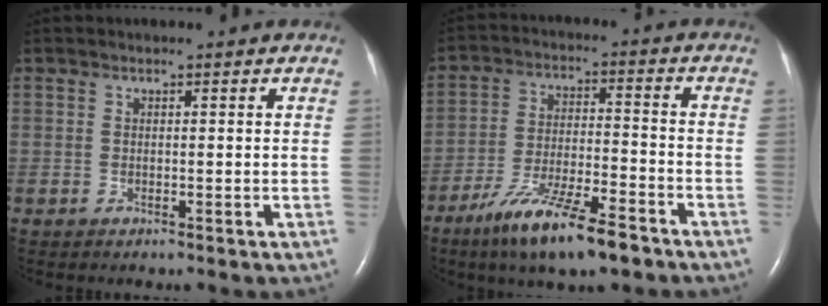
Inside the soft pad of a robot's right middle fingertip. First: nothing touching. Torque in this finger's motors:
{"motor_torque": [1.15, -0.98, 0.23, 0.09]}